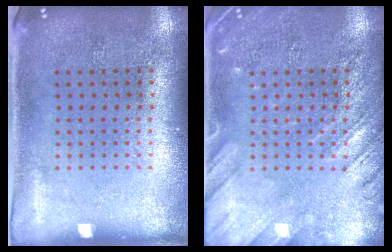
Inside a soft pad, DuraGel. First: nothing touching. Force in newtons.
{"total": 2.9, "press": 2.8, "slide": 0.3}